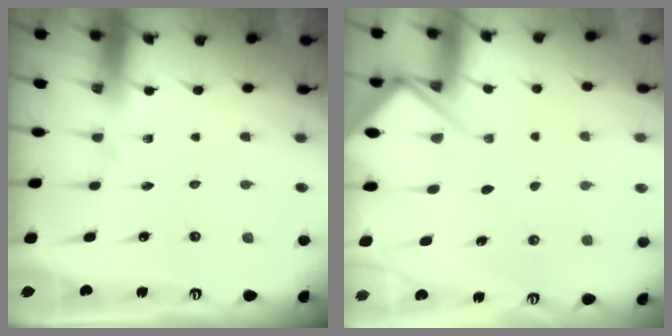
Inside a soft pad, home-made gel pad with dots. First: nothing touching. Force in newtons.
{"total": 8.5, "press": 8.5, "slide": 0.8}